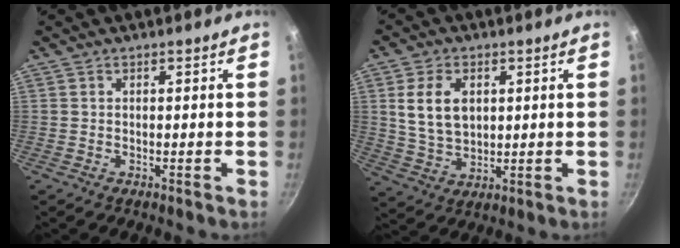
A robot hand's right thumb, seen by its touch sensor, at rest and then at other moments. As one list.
[{"total": 9.7, "force": [2.5, 6.4, 6.8], "torque": [-0.112, -0.010, 0.056]}]